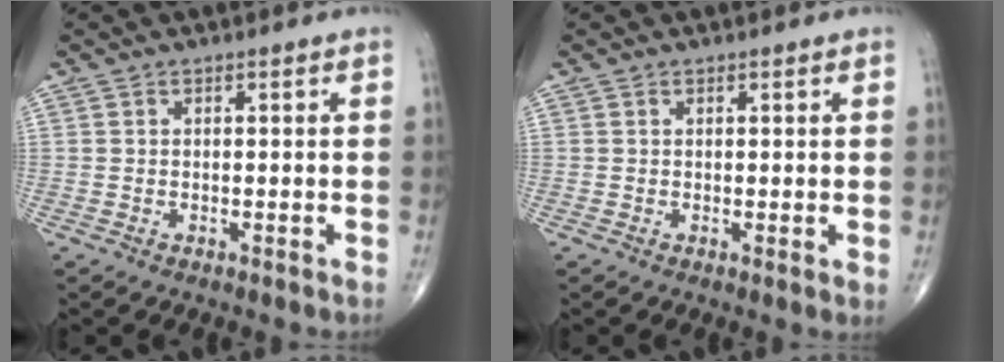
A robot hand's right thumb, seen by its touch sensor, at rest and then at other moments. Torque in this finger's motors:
{"motor_torque": [-0.13, 0.17, -0.01, 0.15, -0.07]}